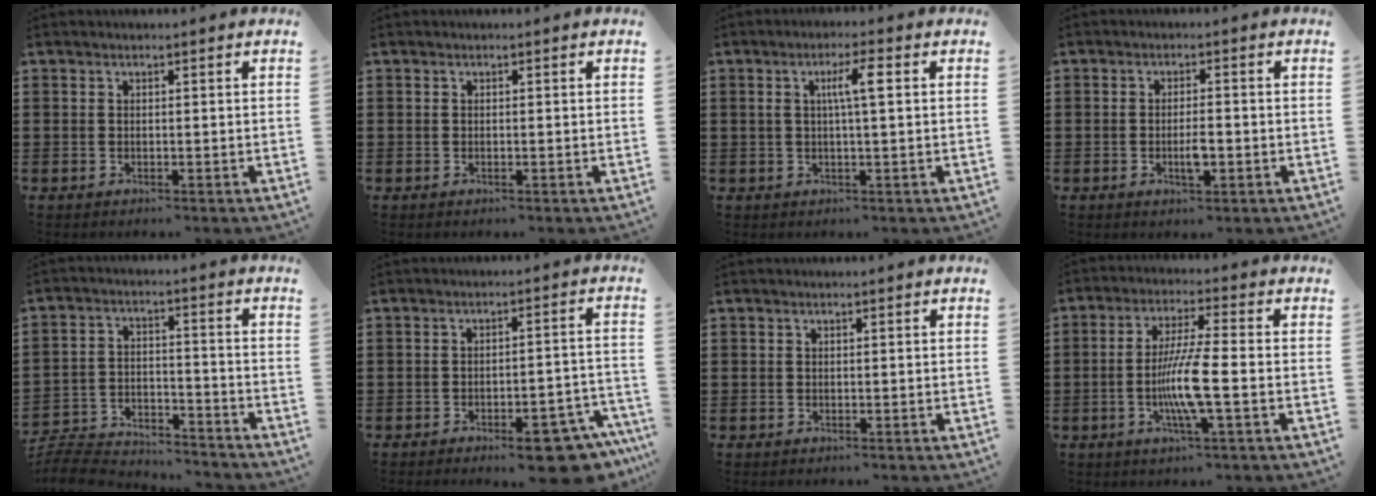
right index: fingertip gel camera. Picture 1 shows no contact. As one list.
[{"total": 0.0}, {"total": 4.7, "force": [0.9, 0.6, 4.6], "torque": [-0.080, 0.003, 0.009]}, {"total": 3.2, "force": [-0.8, 1.0, 2.9], "torque": [-0.060, -0.002, -0.017]}, {"total": 6.6, "force": [-6.4, 0.9, 1.1], "torque": [-0.032, 0.008, -0.130]}, {"total": 7.1, "force": [-5.3, 1.4, 4.4], "torque": [-0.061, 0.005, -0.090]}, {"total": 0.5, "force": [0.0, 0.5, 0.0], "torque": [-0.001, 0.005, -0.001]}, {"total": 8.2, "force": [-1.9, 0.7, 7.9], "torque": [-0.161, -0.015, -0.043]}]